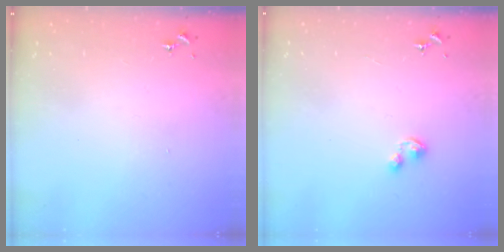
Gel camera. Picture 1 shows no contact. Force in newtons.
{"total": 1.9, "press": 1.9, "slide": 0.3}